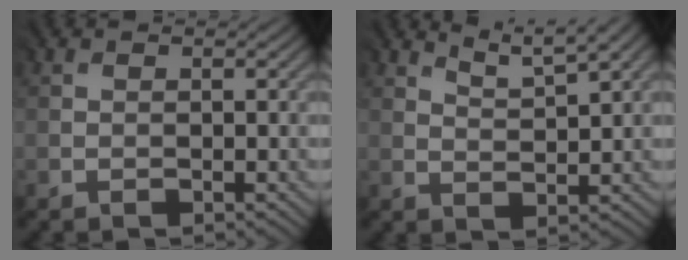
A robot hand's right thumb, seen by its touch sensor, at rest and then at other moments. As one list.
[{"total": 3.9, "force": [3.4, 0.1, 2.0], "torque": [-0.045, 0.006, 0.073]}]